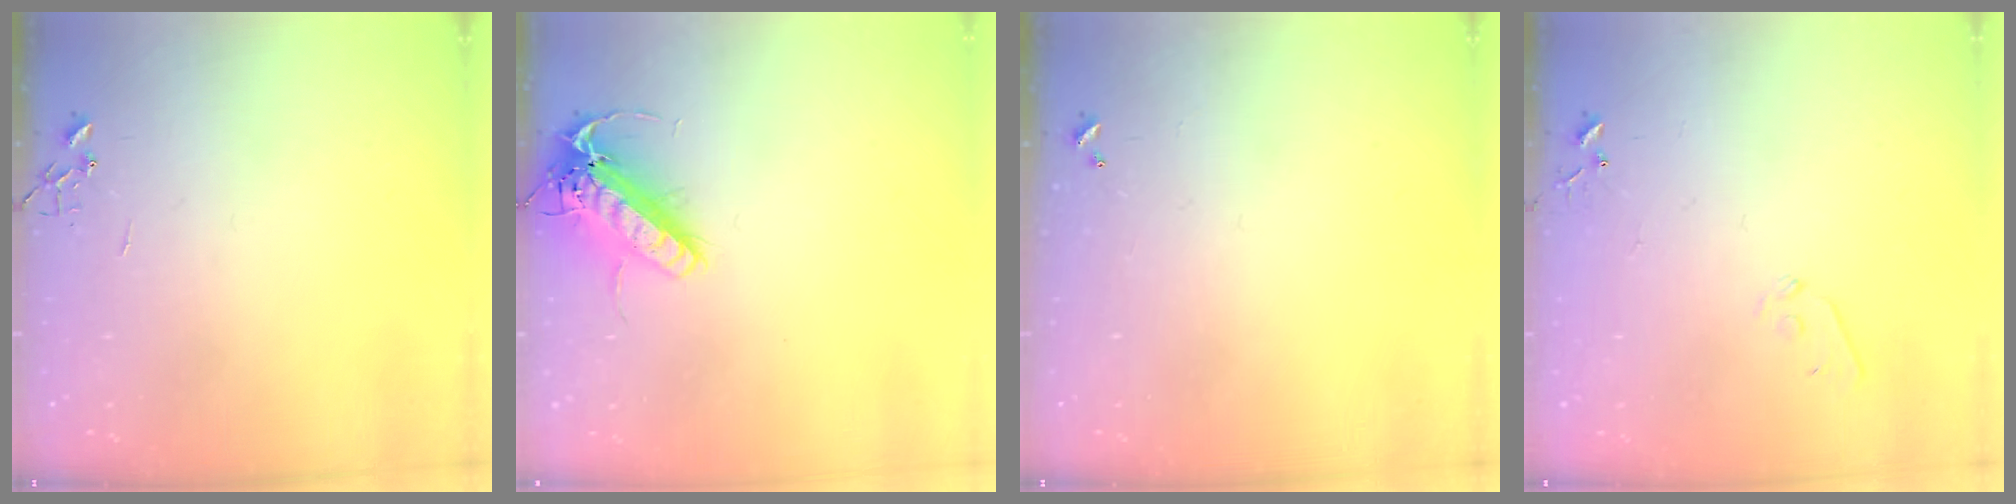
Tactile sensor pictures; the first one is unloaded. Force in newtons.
{"total": 16.2, "press": 15.9, "slide": 3.2}
{"total": 0.0}
{"total": 5.2, "press": 5.2, "slide": 0.5}